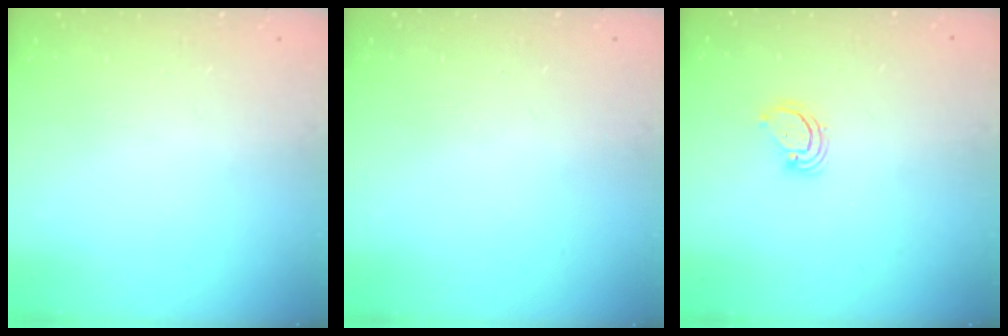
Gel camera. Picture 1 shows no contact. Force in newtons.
{"total": 0.0}
{"total": 3.1, "press": 3.1, "slide": 0.2}